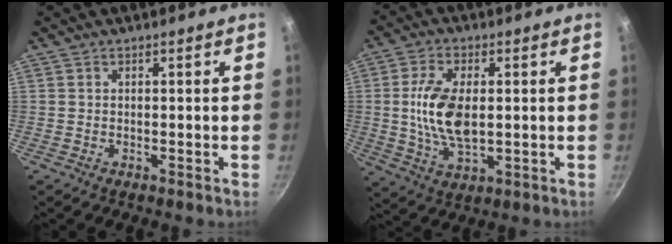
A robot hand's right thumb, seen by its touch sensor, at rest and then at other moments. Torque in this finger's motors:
{"motor_torque": [1.83, 1.55, 1.37, -0.80, 0.29]}